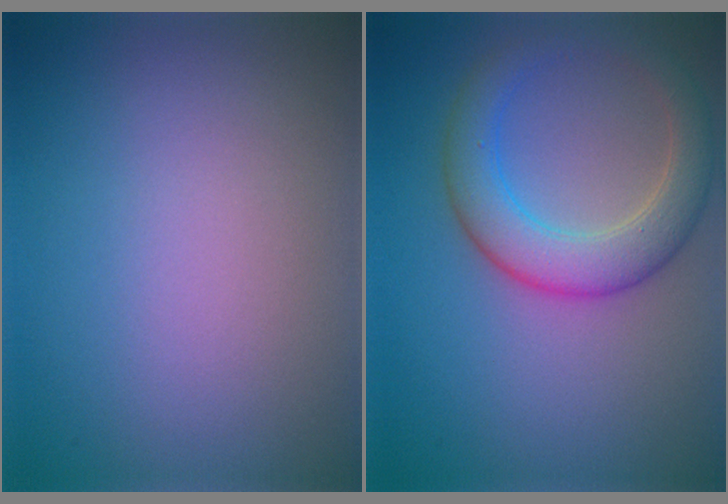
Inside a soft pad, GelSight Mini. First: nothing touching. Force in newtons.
{"total": 5.0, "press": 5.0, "slide": 0.1}